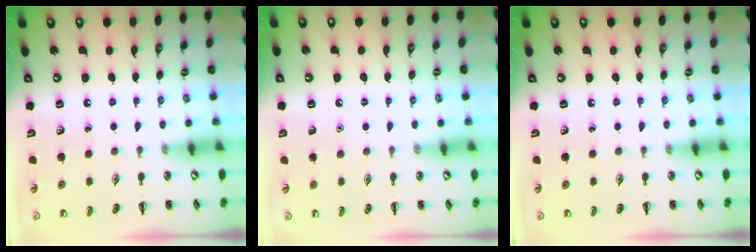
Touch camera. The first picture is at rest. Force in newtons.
{"total": 1.6, "press": 1.5, "slide": 0.1}
{"total": 0.0}